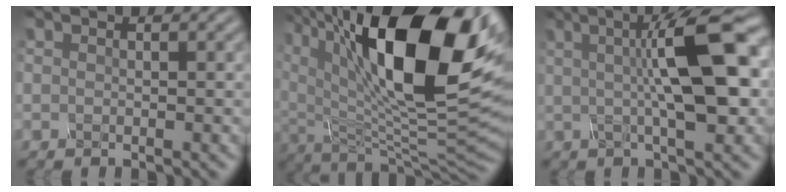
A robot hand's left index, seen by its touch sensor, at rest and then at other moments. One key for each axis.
{"total": 18.3, "fx": 7.8, "fy": 7.4, "fz": 14.8, "tx": -0.248, "ty": 0.014, "tz": 0.130}
{"total": 10.0, "fx": 1.8, "fy": 2.2, "fz": 9.6, "tx": -0.129, "ty": 0.016, "tz": 0.023}